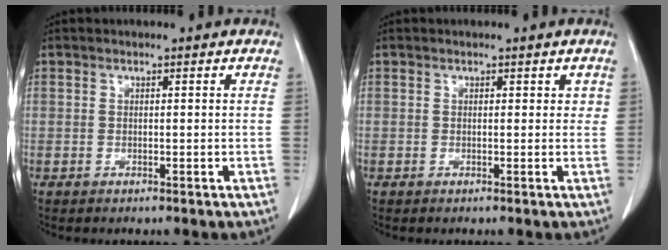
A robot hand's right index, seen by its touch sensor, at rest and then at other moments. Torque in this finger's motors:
{"motor_torque": [-0.05, -0.08, 0.02, -0.01]}